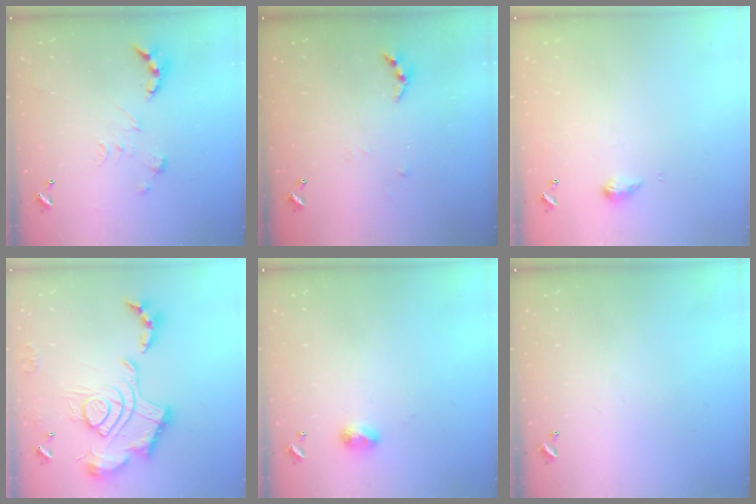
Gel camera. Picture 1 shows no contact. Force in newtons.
{"total": 4.2, "press": 4.2, "slide": 0.3}
{"total": 4.7, "press": 4.6, "slide": 0.4}
{"total": 2.5, "press": 1.9, "slide": 1.7}
{"total": 4.8, "press": 4.7, "slide": 0.7}
{"total": 0.0}